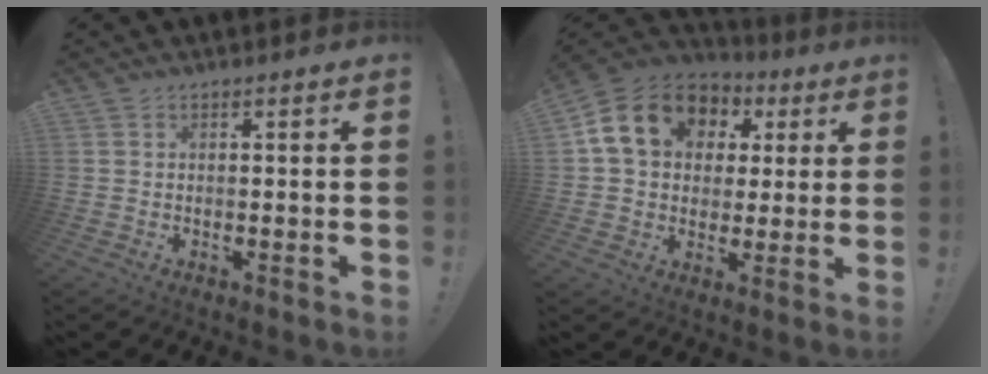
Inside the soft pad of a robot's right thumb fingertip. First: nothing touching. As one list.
[{"total": 17.1, "force": [6.0, 13.2, 9.1], "torque": [-0.139, -0.009, 0.123]}]